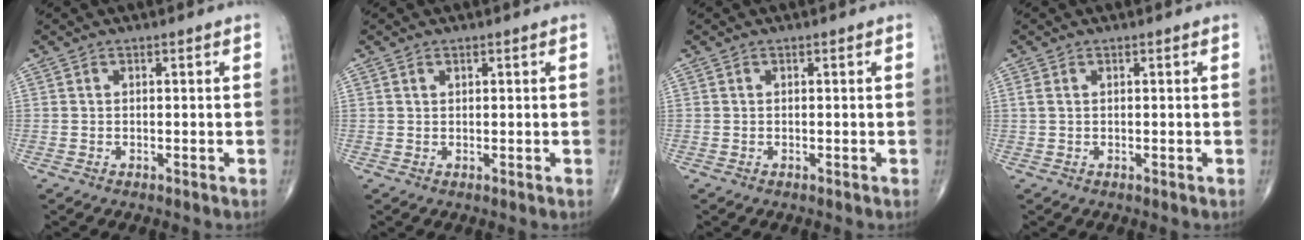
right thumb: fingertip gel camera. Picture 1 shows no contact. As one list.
[{"total": 0.7, "force": [0.5, 0.4, 0.4], "torque": [-0.003, -0.003, 0.007]}, {"total": 0.0}, {"total": 0.9, "force": [0.3, 0.4, 0.7], "torque": [-0.023, 0.005, 0.009]}]